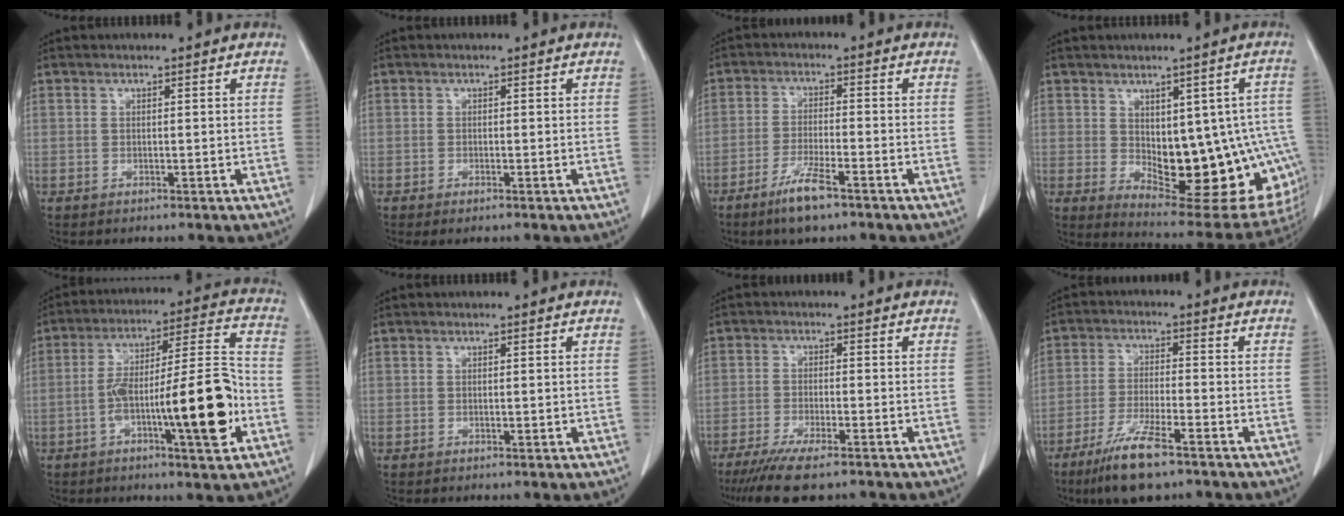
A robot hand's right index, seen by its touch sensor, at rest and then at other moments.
{"total": 0.9, "force": [-0.6, 0.1, 0.7], "torque": [-0.013, -0.003, -0.009]}
{"total": 6.3, "force": [-4.2, 0.7, 4.6], "torque": [-0.095, -0.010, -0.078]}
{"total": 19.2, "force": [-2.7, 8.8, 16.8], "torque": [-0.150, 0.008, -0.007]}
{"total": 17.0, "force": [-5.2, 2.1, 16.1], "torque": [-0.258, 0.016, -0.076]}
{"total": 0.0}
{"total": 9.1, "force": [-7.0, 1.2, 5.7], "torque": [-0.090, -0.020, -0.111]}
{"total": 9.3, "force": [-6.2, 1.3, 6.7], "torque": [-0.134, -0.022, -0.112]}